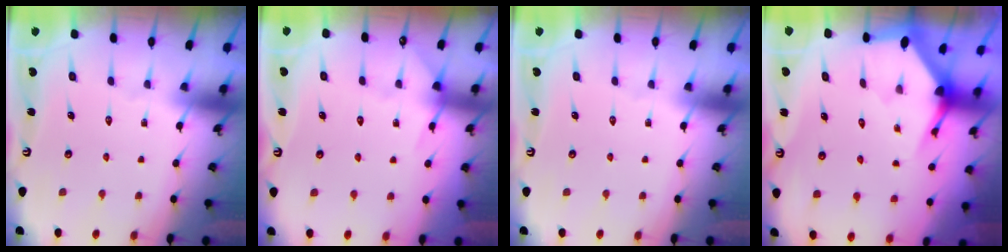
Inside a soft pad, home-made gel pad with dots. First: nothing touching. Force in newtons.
{"total": 4.7, "press": 4.6, "slide": 0.7}
{"total": 0.0}
{"total": 4.1, "press": 4.0, "slide": 0.3}